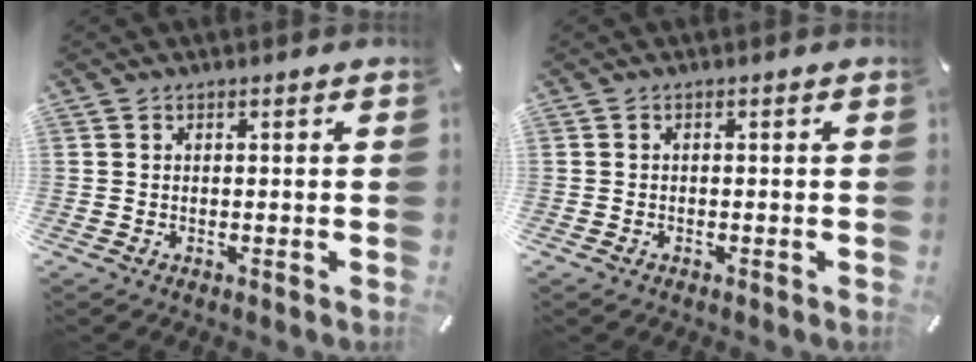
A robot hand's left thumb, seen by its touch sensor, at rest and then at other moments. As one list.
[{"total": 0.5, "force": [-0.3, 0.4, 0.1], "torque": [-0.001, 0.002, -0.008]}]